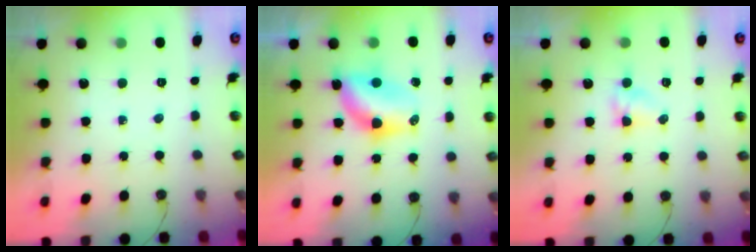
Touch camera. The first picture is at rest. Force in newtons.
{"total": 7.1, "press": 6.9, "slide": 1.6}
{"total": 2.8, "press": 2.8, "slide": 0.2}